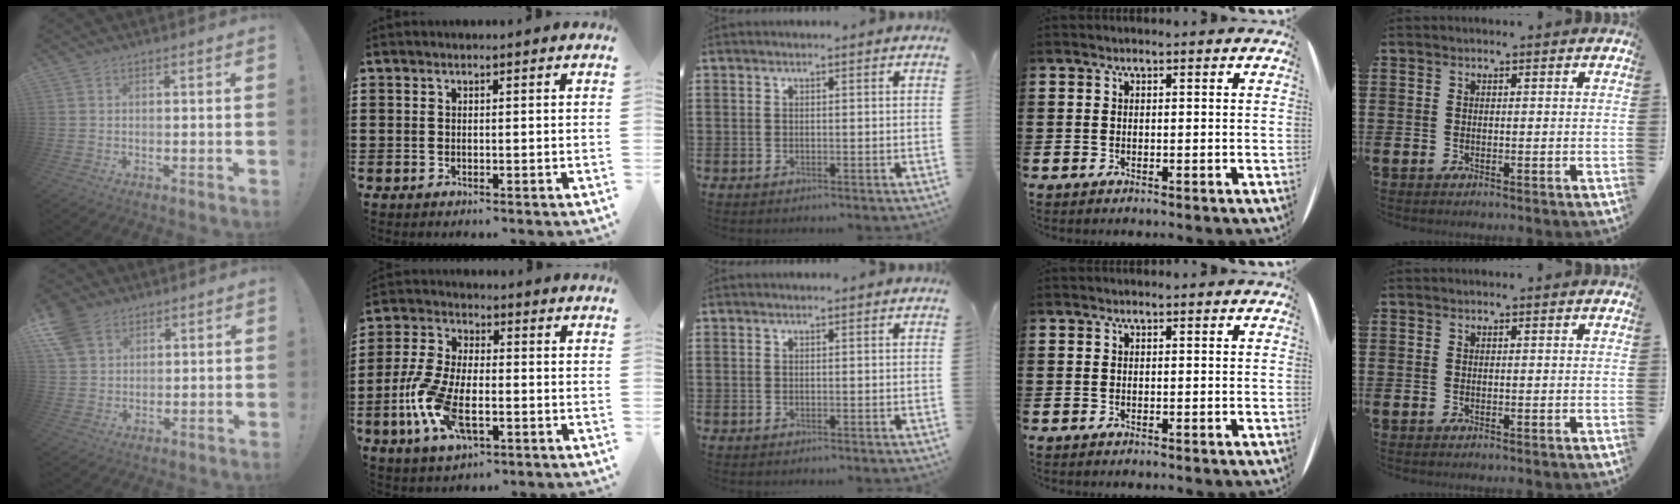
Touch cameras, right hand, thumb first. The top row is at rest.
{"thumb": {"total": 8.9, "force": [5.5, 6.2, 3.4], "torque": [-0.079, -0.020, 0.112]}, "index": {"total": 10.0, "force": [-3.4, 4.5, 8.3], "torque": [-0.208, -0.011, -0.069]}}